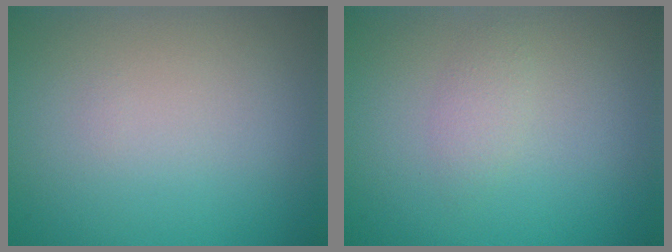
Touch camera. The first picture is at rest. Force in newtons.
{"total": 1.1, "press": 1.1, "slide": 0.1}